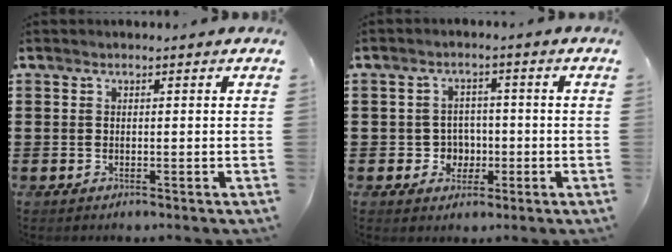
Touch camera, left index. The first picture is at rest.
{"total": 3.8, "force": [-0.8, 3.5, 1.2], "torque": [-0.035, 0.004, -0.018]}